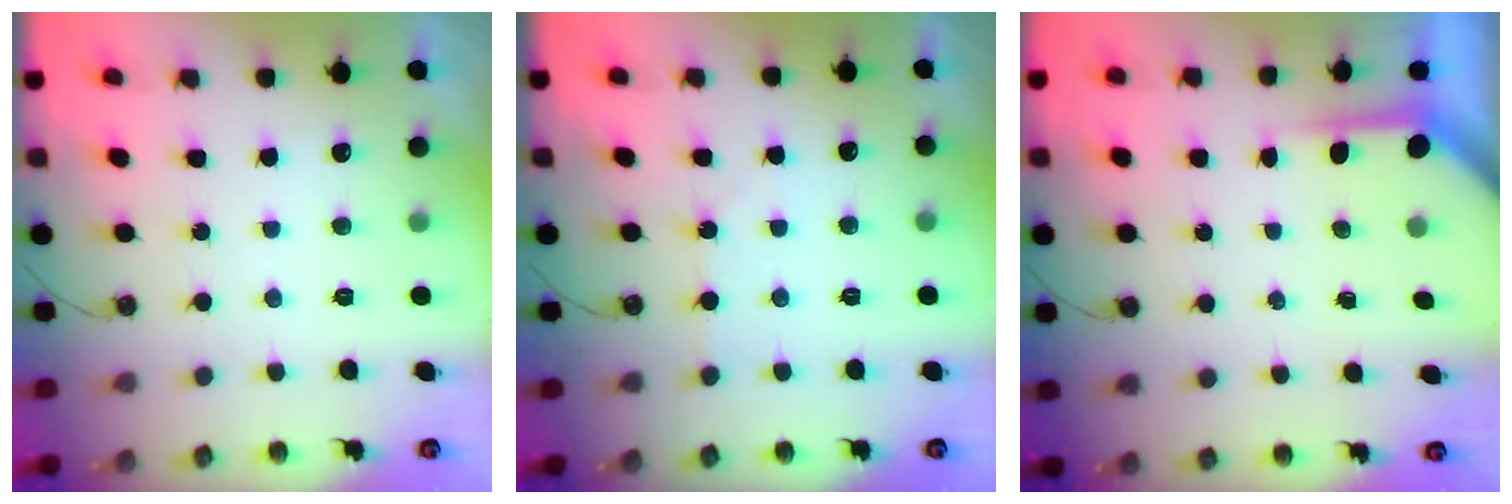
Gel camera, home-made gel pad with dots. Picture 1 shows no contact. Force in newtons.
{"total": 2.5, "press": 2.5, "slide": 0.5}
{"total": 3.9, "press": 3.8, "slide": 0.4}